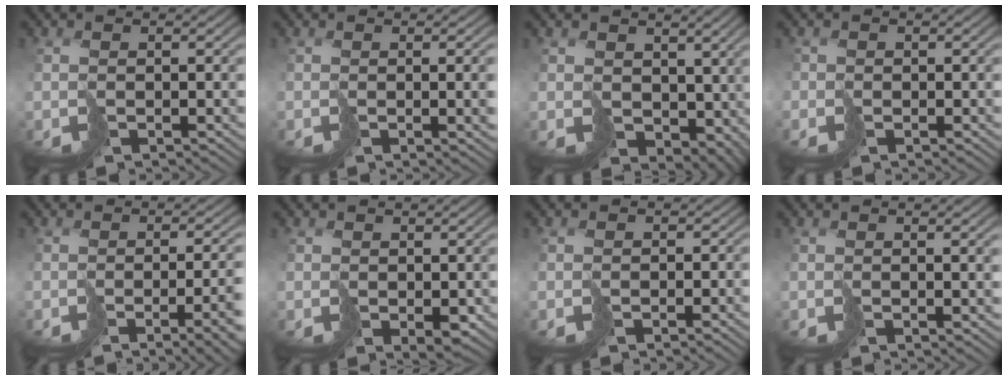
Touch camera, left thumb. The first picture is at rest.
{"total": 5.0, "force": [-0.5, 1.6, 4.7], "torque": [-0.057, -0.011, 0.002]}
{"total": 6.6, "force": [1.1, 5.2, 3.9], "torque": [-0.084, -0.023, 0.031]}
{"total": 1.5, "force": [-0.9, 1.2, -0.1], "torque": [0.003, -0.007, -0.022]}
{"total": 9.0, "force": [-3.0, 3.2, 7.8], "torque": [-0.069, -0.015, -0.031]}
{"total": 2.1, "force": [-0.3, 1.4, 1.5], "torque": [-0.026, -0.011, 0.003]}
{"total": 1.3, "force": [-0.7, 1.1, 0.0], "torque": [0.006, -0.003, -0.015]}
{"total": 2.7, "force": [0.3, 0.7, 2.6], "torque": [-0.039, -0.001, 0.006]}